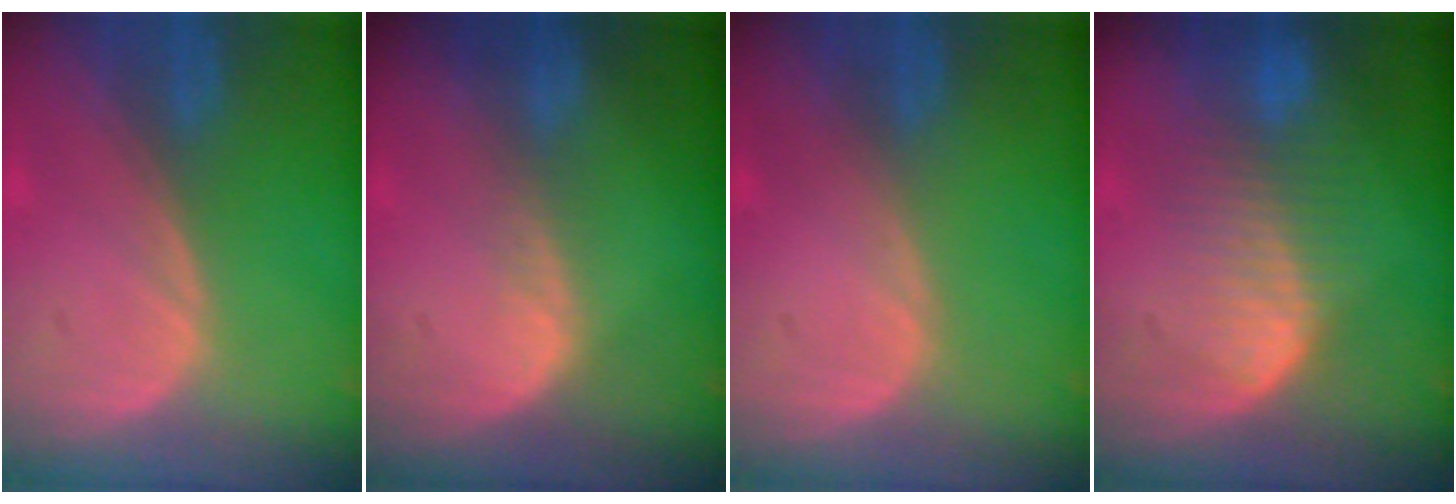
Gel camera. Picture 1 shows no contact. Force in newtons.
{"total": 2.0, "press": 1.1, "slide": 1.7}
{"total": 0.0}
{"total": 8.3, "press": 7.3, "slide": 4.0}